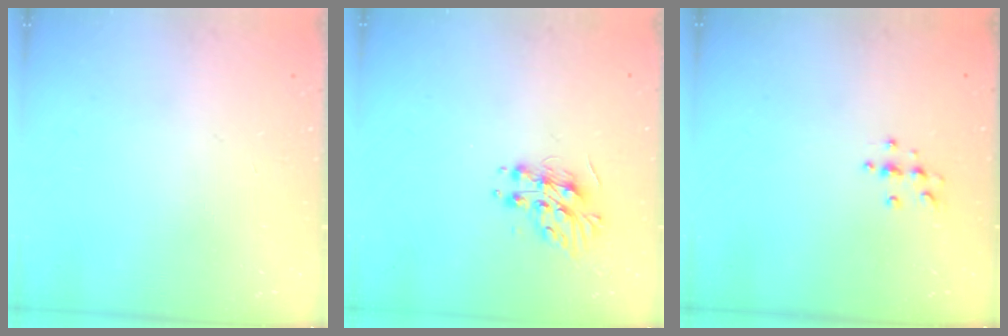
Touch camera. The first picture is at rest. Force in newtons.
{"total": 11.1, "press": 11.1, "slide": 0.2}
{"total": 4.6, "press": 4.5, "slide": 0.6}